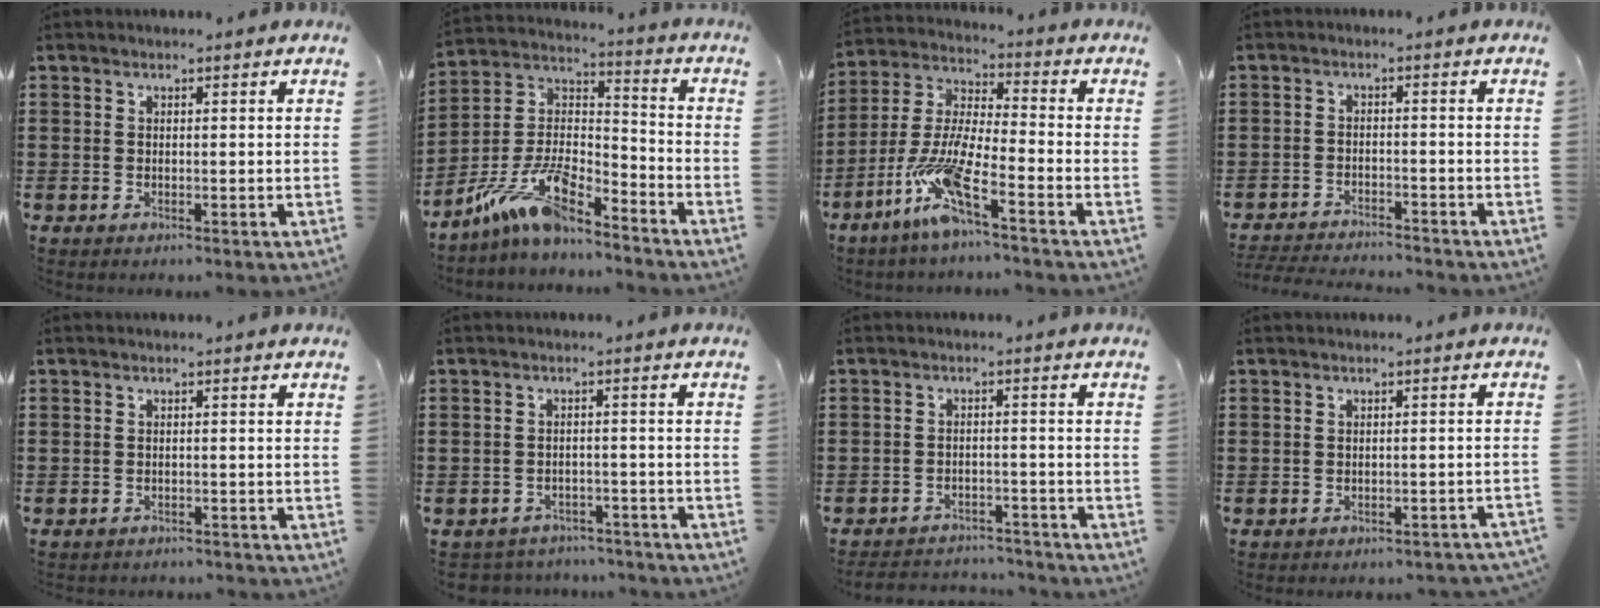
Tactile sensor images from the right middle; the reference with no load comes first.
{"total": 11.8, "force": [-9.0, 2.9, 7.0], "torque": [-0.162, 0.010, -0.184]}
{"total": 10.6, "force": [-7.0, 0.7, 7.9], "torque": [-0.188, -0.022, -0.143]}
{"total": 3.2, "force": [-3.2, 0.1, 0.3], "torque": [-0.017, -0.004, -0.070]}
{"total": 1.1, "force": [-1.1, 0.0, 0.1], "torque": [-0.006, -0.001, -0.022]}
{"total": 3.0, "force": [-2.9, 0.5, -0.2], "torque": [-0.005, 0.000, -0.065]}
{"total": 3.3, "force": [-3.3, 0.3, 0.1], "torque": [-0.009, 0.000, -0.070]}
{"total": 1.4, "force": [-1.4, 0.0, 0.2], "torque": [-0.007, 0.002, -0.029]}